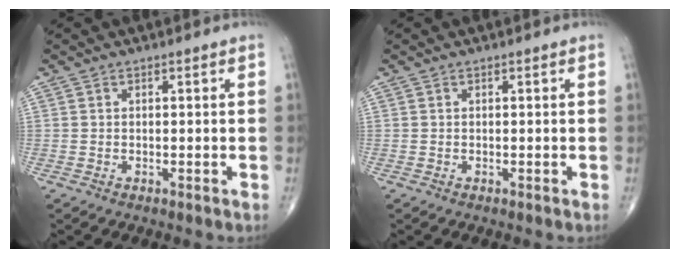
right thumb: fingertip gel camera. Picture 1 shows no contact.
{"total": 0.0}